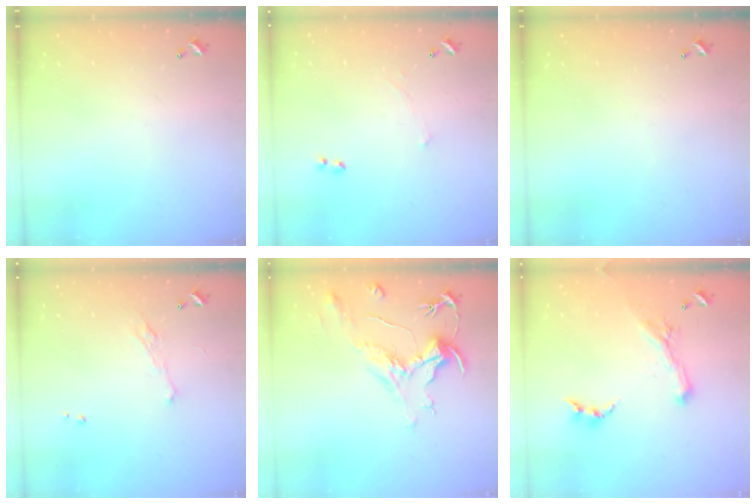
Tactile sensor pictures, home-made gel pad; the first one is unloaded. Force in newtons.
{"total": 1.7, "press": 1.7, "slide": 0.4}
{"total": 0.0}
{"total": 2.3, "press": 2.1, "slide": 0.8}
{"total": 2.0, "press": 1.5, "slide": 1.3}
{"total": 1.8, "press": 1.7, "slide": 0.4}